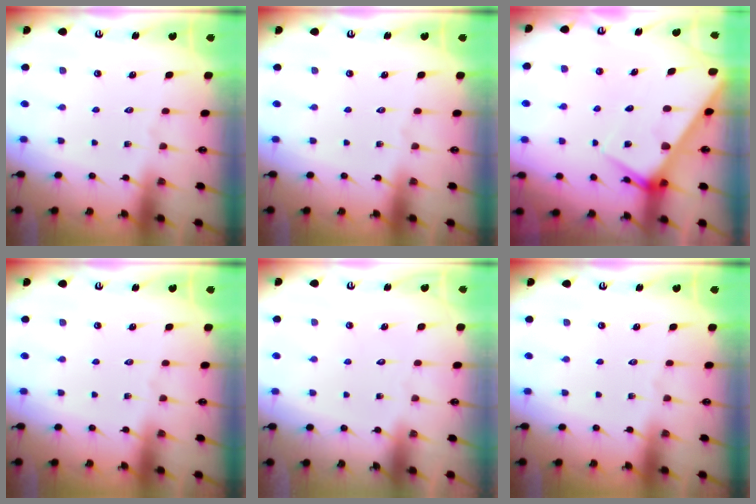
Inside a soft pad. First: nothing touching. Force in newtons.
{"total": 0.0}
{"total": 6.8, "press": 6.8, "slide": 0.4}
{"total": 0.0}
{"total": 1.8, "press": 1.8, "slide": 0.1}
{"total": 0.0}